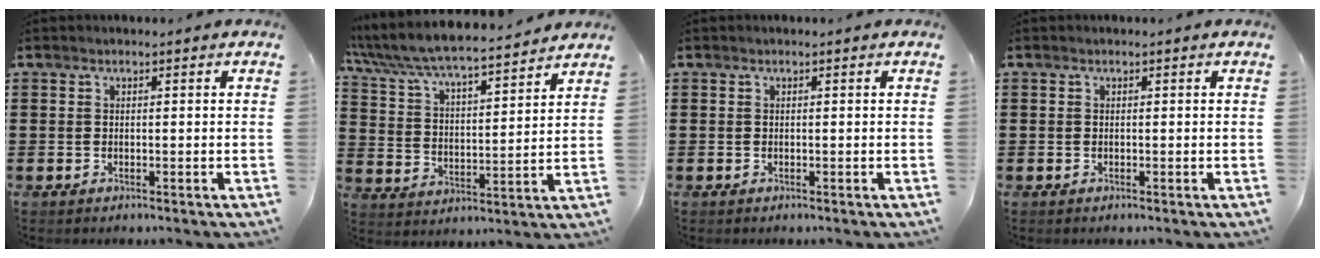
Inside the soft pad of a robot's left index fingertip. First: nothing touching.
{"total": 5.5, "force": [5.3, 0.1, 1.5], "torque": [-0.057, -0.039, 0.082]}
{"total": 0.0}
{"total": 0.0}